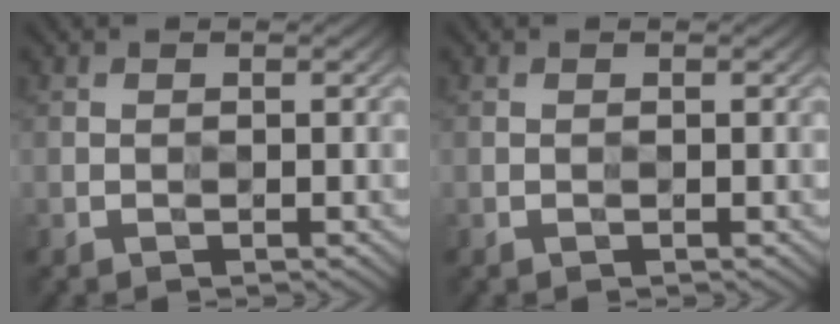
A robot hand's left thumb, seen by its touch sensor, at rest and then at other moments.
{"total": 0.0}